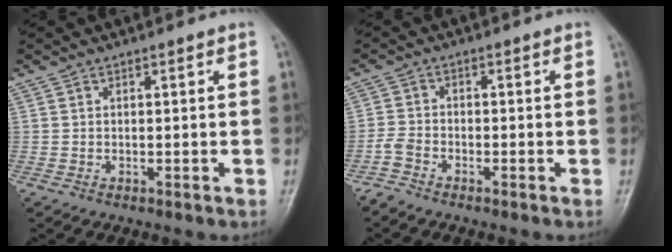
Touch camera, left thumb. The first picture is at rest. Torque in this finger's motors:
{"motor_torque": [-0.27, 0.27, -0.12, 0.16, 0.00]}